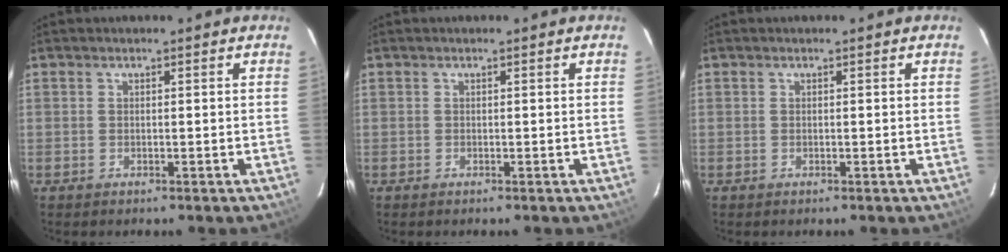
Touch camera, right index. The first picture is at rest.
{"total": 0.0}
{"total": 0.0}